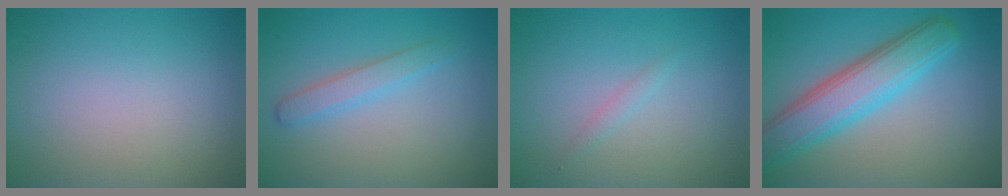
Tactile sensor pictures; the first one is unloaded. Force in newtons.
{"total": 1.9, "press": 1.9, "slide": 0.1}
{"total": 0.7, "press": 0.7, "slide": 0.0}
{"total": 6.4, "press": 6.4, "slide": 0.1}